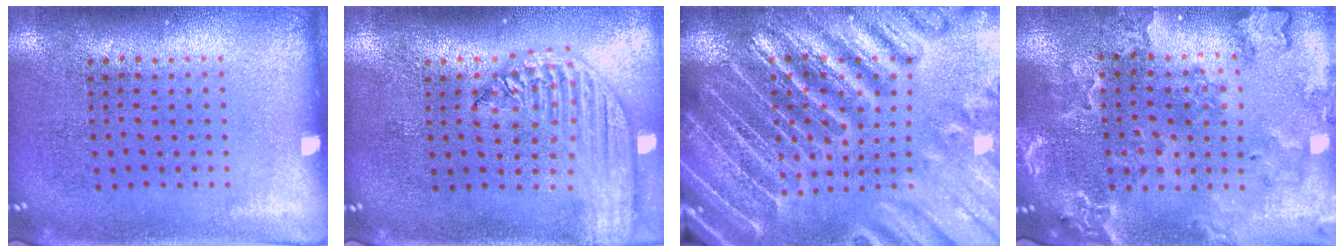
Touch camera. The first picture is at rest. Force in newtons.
{"total": 2.5, "press": 2.1, "slide": 1.3}
{"total": 4.9, "press": 4.4, "slide": 2.2}
{"total": 1.8, "press": 1.8, "slide": 0.3}